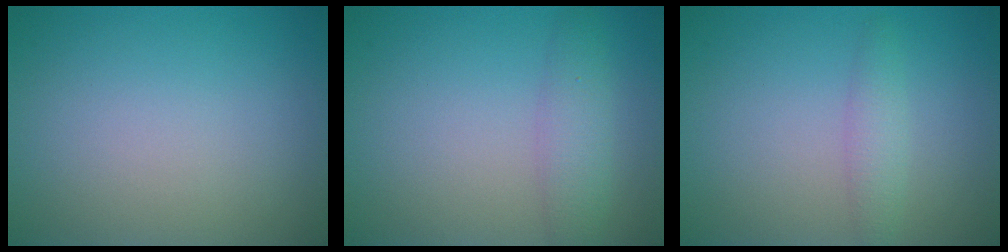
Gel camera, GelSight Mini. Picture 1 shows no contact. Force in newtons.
{"total": 2.8, "press": 2.8, "slide": 0.1}
{"total": 1.7, "press": 1.7, "slide": 0.1}